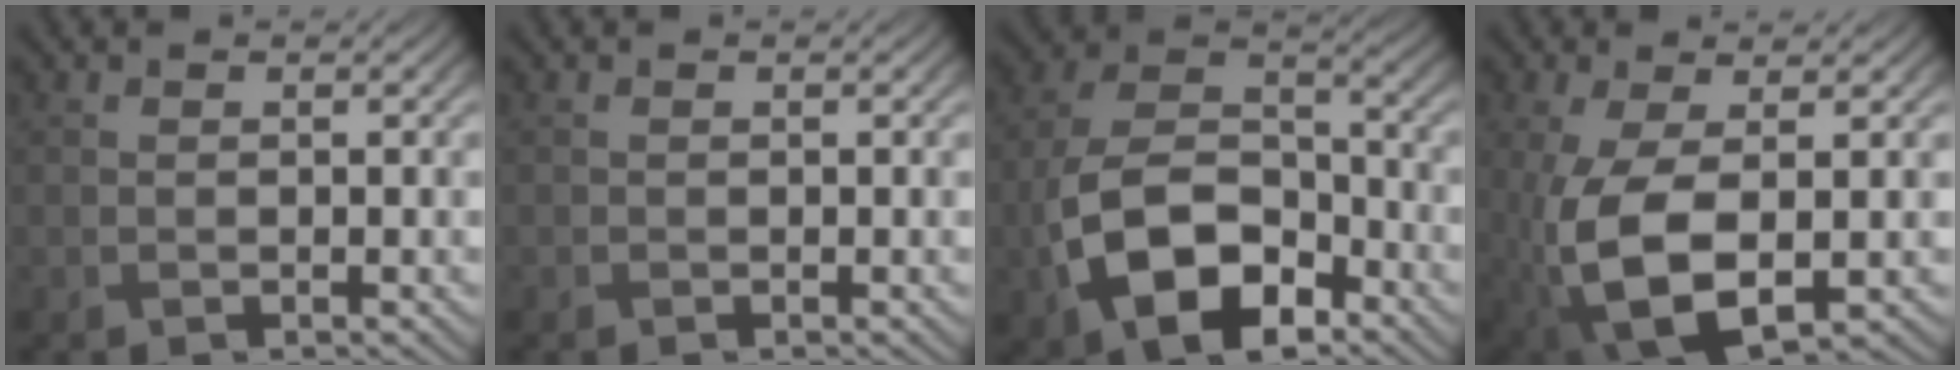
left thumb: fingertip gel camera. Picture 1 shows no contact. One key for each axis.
{"total": 0.0}
{"total": 13.7, "fx": -5.4, "fy": 8.2, "fz": 9.5, "tx": -0.218, "ty": -0.018, "tz": -0.107}
{"total": 9.2, "fx": -1.3, "fy": 4.6, "fz": 7.9, "tx": -0.182, "ty": -0.016, "tz": -0.018}